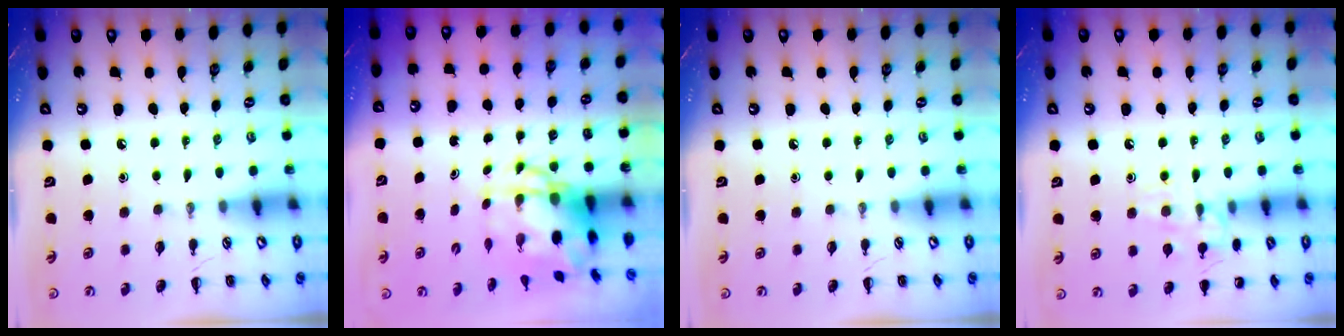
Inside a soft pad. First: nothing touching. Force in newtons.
{"total": 5.7, "press": 5.5, "slide": 1.4}
{"total": 0.0}
{"total": 10.5, "press": 10.4, "slide": 1.0}